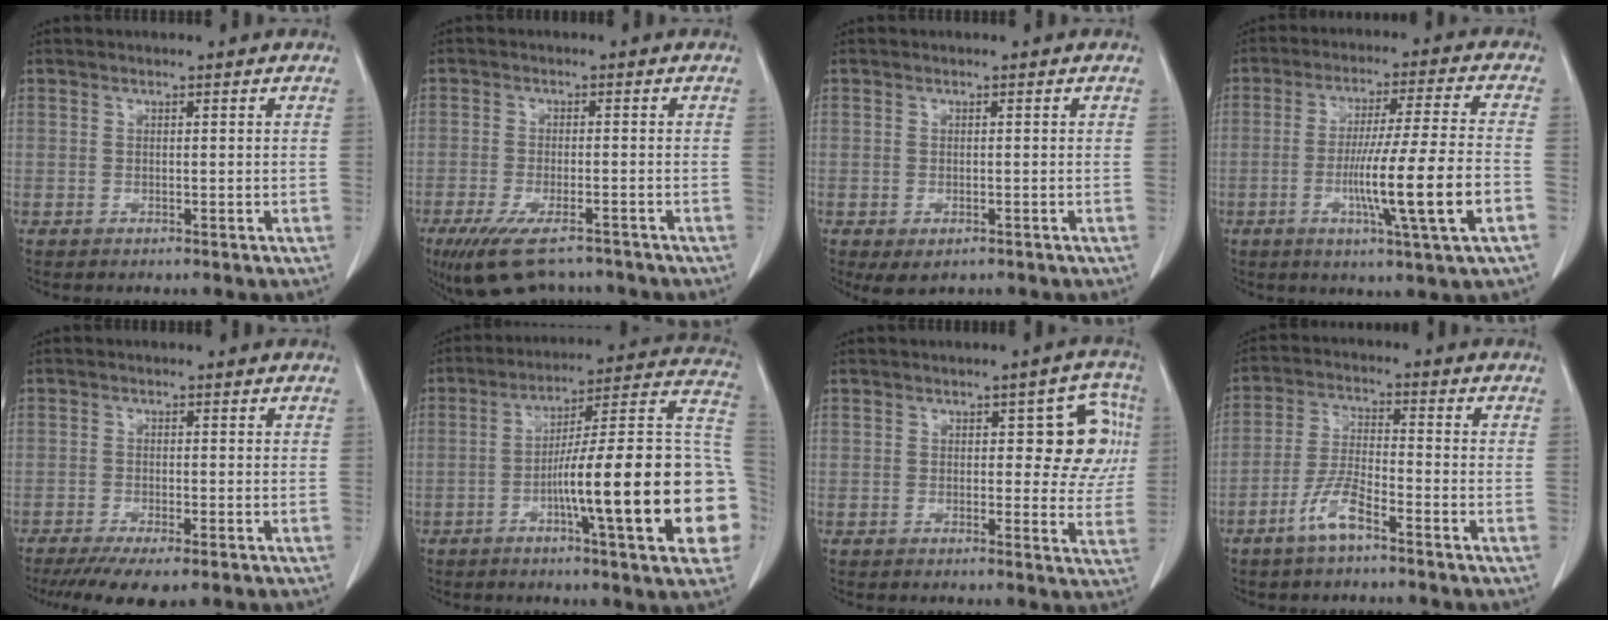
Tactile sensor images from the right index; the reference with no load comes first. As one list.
[{"total": 10.3, "force": [-8.2, 2.8, 5.6], "torque": [-0.095, -0.019, -0.129]}, {"total": 2.7, "force": [-1.4, 1.4, 1.8], "torque": [-0.030, -0.007, -0.012]}, {"total": 13.9, "force": [-4.1, -0.9, 13.3], "torque": [-0.233, -0.012, -0.072]}, {"total": 6.6, "force": [-4.6, 1.4, 4.5], "torque": [-0.070, -0.015, -0.076]}, {"total": 24.1, "force": [-5.5, 1.9, 23.4], "torque": [-0.245, 0.024, -0.080]}, {"total": 8.4, "force": [1.7, 4.0, 7.2], "torque": [-0.063, 0.024, 0.019]}, {"total": 6.3, "force": [-4.1, 1.1, 4.7], "torque": [-0.102, -0.002, -0.083]}]